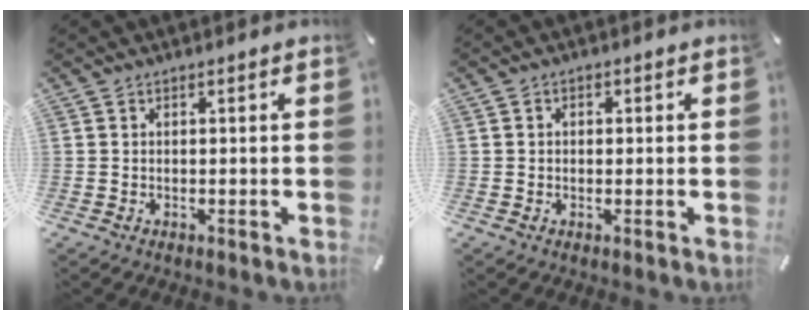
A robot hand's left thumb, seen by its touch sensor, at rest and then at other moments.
{"total": 1.5, "force": [-0.3, 1.3, 0.6], "torque": [-0.012, 0.007, -0.008]}